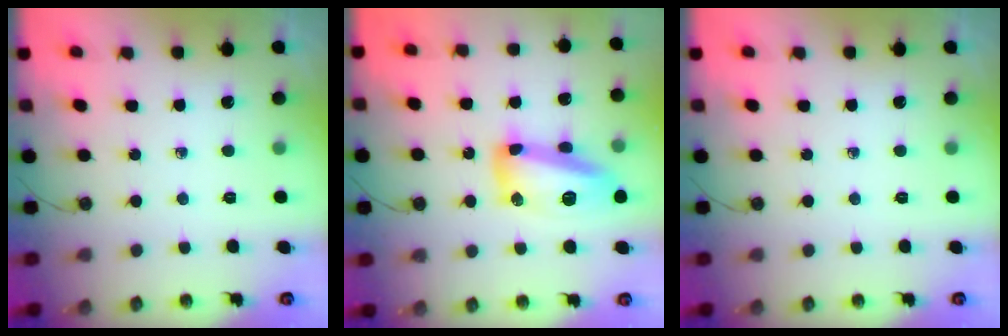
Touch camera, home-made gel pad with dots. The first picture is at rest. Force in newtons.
{"total": 15.1, "press": 15.0, "slide": 1.1}
{"total": 0.0}